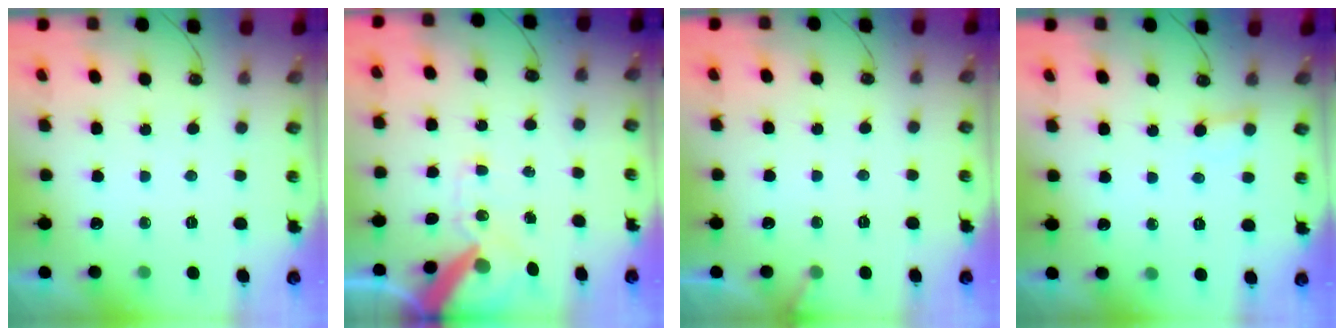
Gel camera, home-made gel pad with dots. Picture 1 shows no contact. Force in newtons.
{"total": 13.5, "press": 13.4, "slide": 2.1}
{"total": 2.9, "press": 2.9, "slide": 0.2}
{"total": 2.7, "press": 2.7, "slide": 0.2}